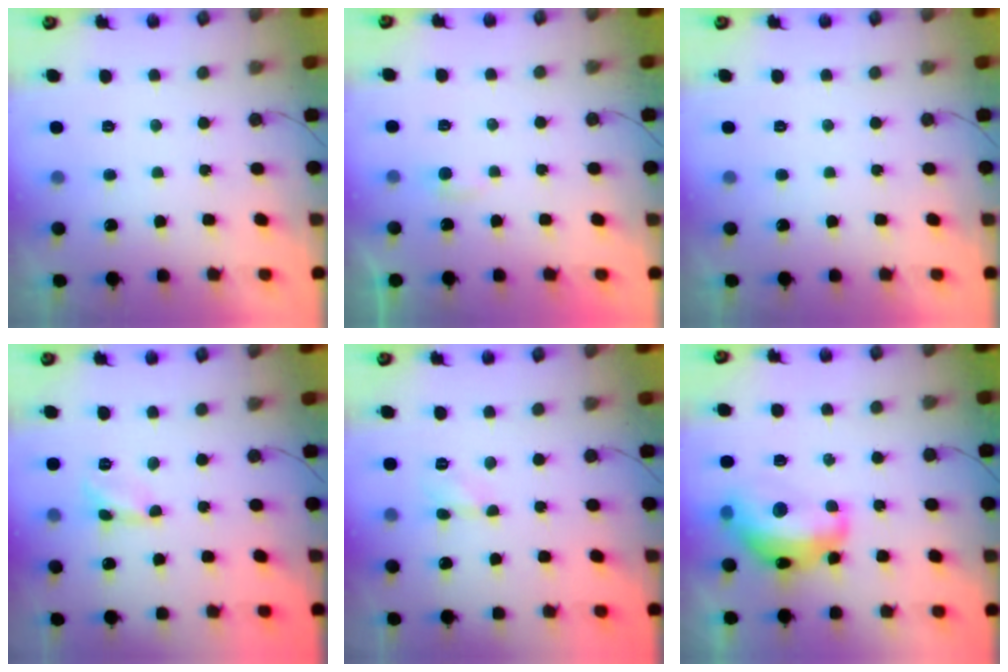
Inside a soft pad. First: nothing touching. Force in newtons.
{"total": 2.4, "press": 2.4, "slide": 0.2}
{"total": 0.0}
{"total": 2.0, "press": 2.0, "slide": 0.2}
{"total": 3.6, "press": 3.6, "slide": 0.5}
{"total": 14.8, "press": 14.8, "slide": 1.3}